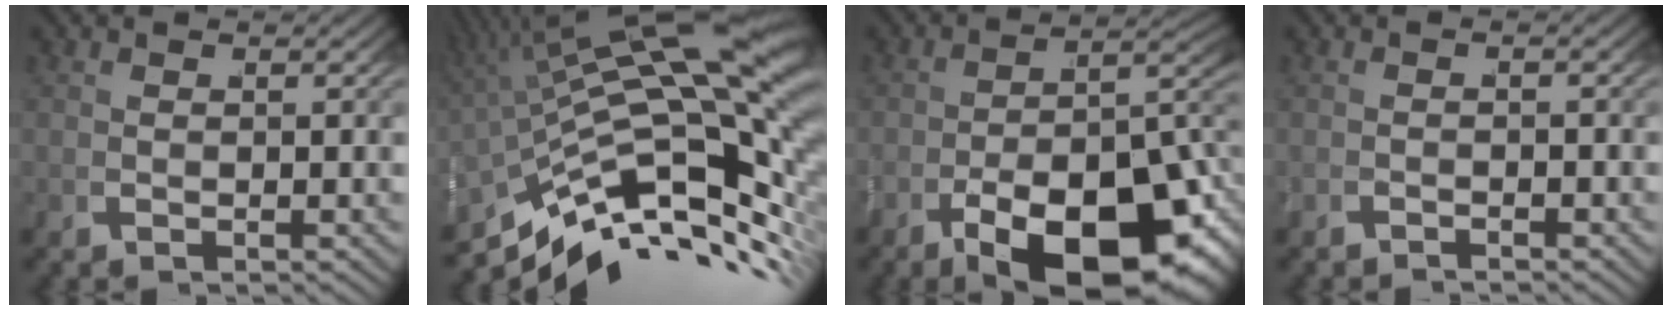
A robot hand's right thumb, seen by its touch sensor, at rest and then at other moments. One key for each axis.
{"total": 14.9, "fx": -1.1, "fy": 7.2, "fz": 12.9, "tx": -0.211, "ty": -0.019, "tz": 0.005}
{"total": 14.7, "fx": -4.9, "fy": 7.3, "fz": 11.8, "tx": -0.176, "ty": -0.051, "tz": -0.047}
{"total": 1.2, "fx": -0.9, "fy": -0.6, "fz": -0.3, "tx": 0.014, "ty": 0.002, "tz": -0.020}